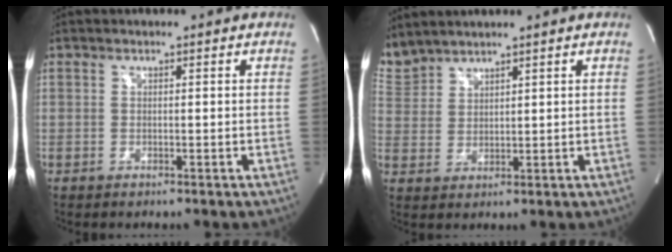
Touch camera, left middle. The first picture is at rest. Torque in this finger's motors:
{"motor_torque": [0.08, -0.10, 0.08, -0.01]}